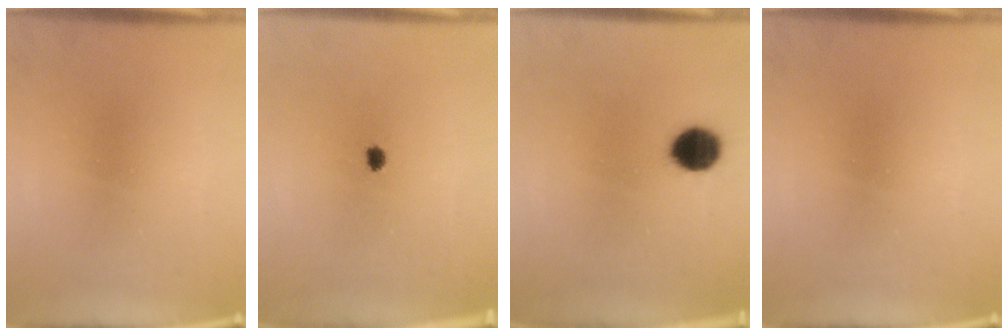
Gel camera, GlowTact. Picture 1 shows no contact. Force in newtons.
{"total": 1.5}
{"total": 7.4}
{"total": 0.0}